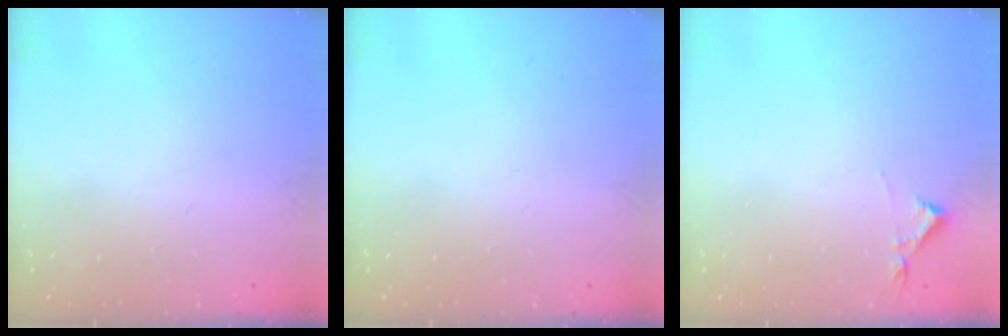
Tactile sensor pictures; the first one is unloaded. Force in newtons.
{"total": 0.0}
{"total": 2.9, "press": 2.9, "slide": 0.5}